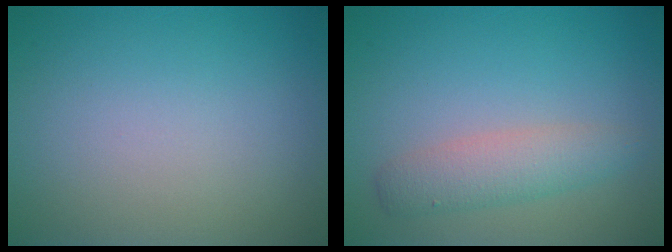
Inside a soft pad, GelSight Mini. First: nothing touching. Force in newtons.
{"total": 3.0, "press": 3.0, "slide": 0.1}